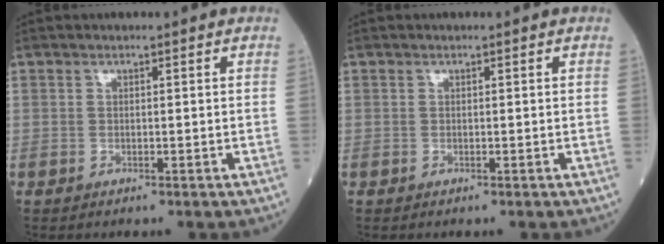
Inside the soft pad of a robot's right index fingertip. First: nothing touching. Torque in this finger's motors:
{"motor_torque": [0.02, -0.01, 0.02, 0.01]}